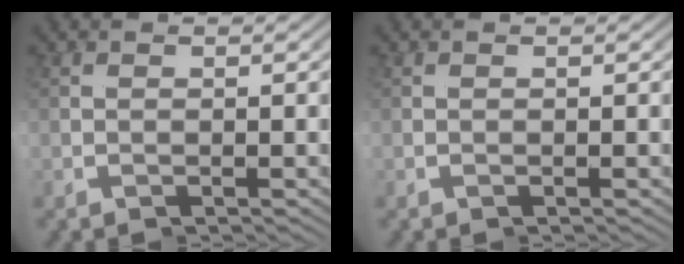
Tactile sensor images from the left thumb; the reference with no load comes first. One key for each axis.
{"total": 0.0}